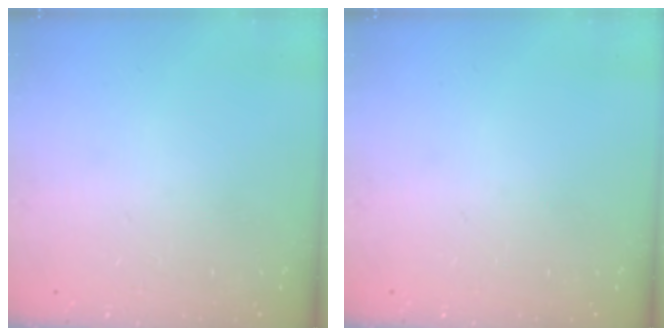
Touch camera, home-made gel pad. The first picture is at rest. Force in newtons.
{"total": 0.0}